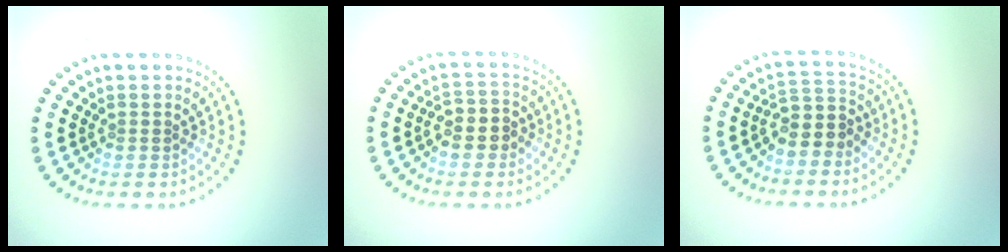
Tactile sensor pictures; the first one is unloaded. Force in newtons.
{"total": 2.7, "press": 2.5, "slide": 0.8}
{"total": 2.9, "press": 2.4, "slide": 1.6}